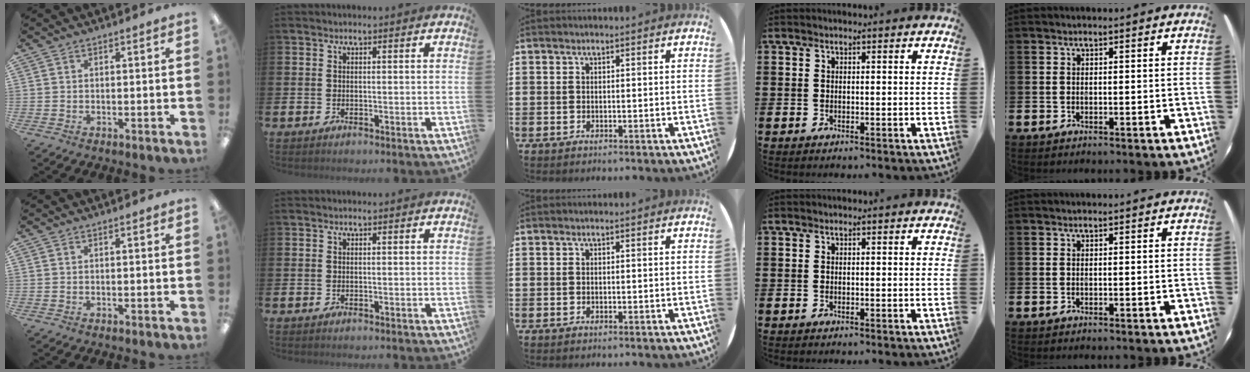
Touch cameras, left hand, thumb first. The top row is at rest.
{}